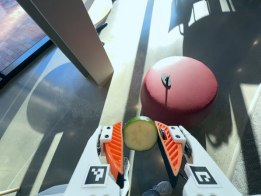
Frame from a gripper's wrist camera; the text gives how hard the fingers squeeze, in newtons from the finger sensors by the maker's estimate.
{"total": 9.6, "left": 9.6, "right": 9.6}